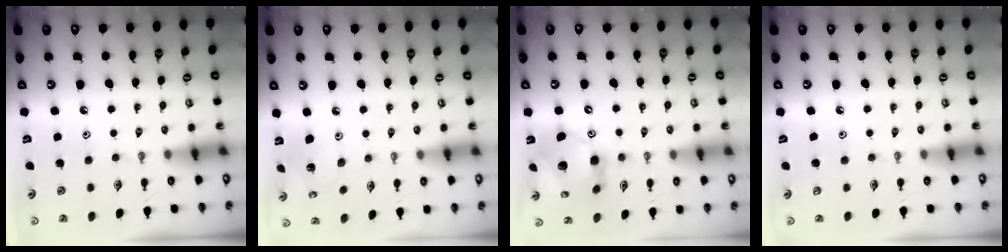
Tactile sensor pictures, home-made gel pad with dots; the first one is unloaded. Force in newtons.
{"total": 6.0, "press": 5.6, "slide": 2.3}
{"total": 13.6, "press": 13.5, "slide": 1.5}
{"total": 0.7, "press": 0.1, "slide": 0.7}